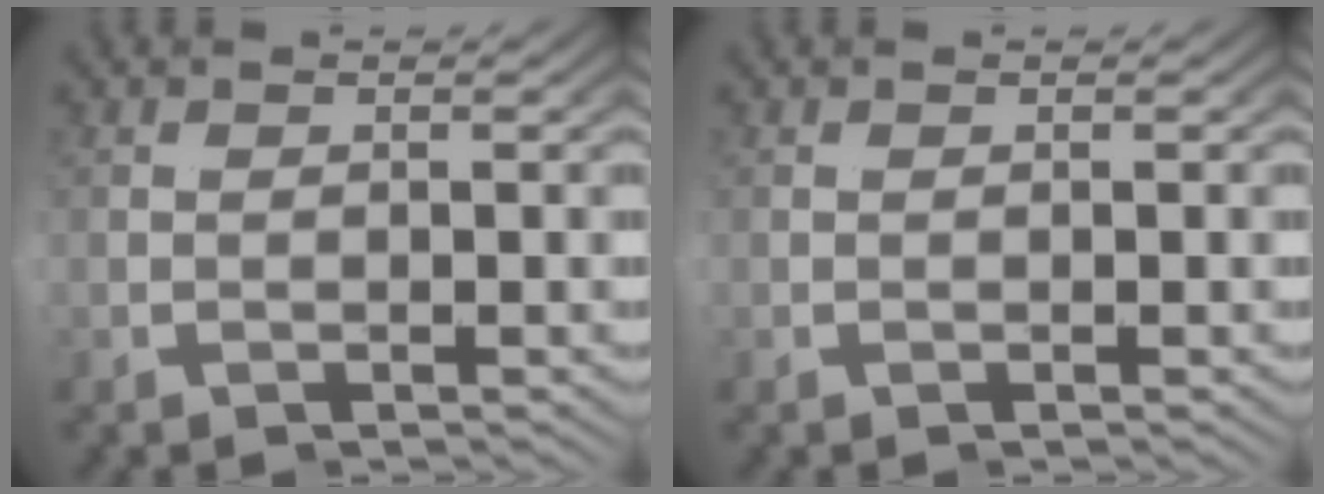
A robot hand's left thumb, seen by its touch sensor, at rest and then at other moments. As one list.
[{"total": 0.0}]